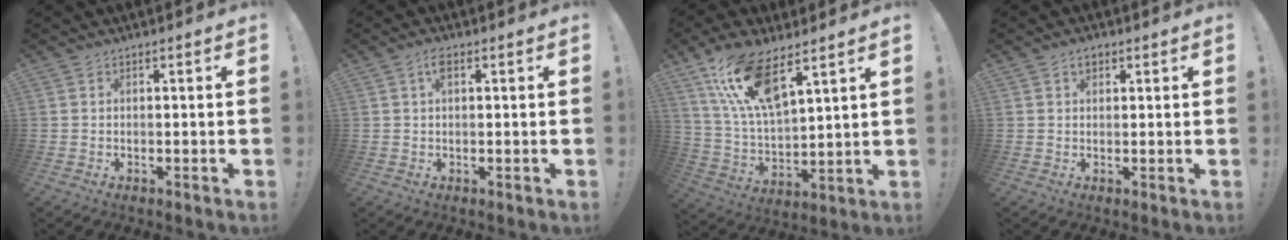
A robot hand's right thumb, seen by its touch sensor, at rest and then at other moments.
{"total": 2.8, "force": [1.0, 1.4, 2.3], "torque": [-0.045, 0.005, 0.015]}
{"total": 15.6, "force": [10.5, 4.9, 10.5], "torque": [-0.209, -0.050, 0.187]}
{"total": 2.7, "force": [1.4, 1.7, 1.6], "torque": [-0.024, 0.002, 0.024]}